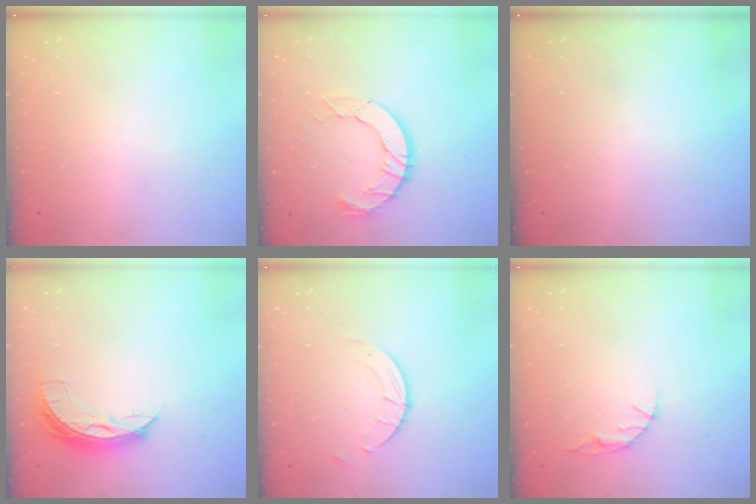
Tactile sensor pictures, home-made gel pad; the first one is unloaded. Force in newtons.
{"total": 9.8, "press": 9.7, "slide": 1.1}
{"total": 0.0}
{"total": 6.8, "press": 6.8, "slide": 0.4}
{"total": 2.7, "press": 2.7, "slide": 0.3}
{"total": 3.5, "press": 3.5, "slide": 0.4}